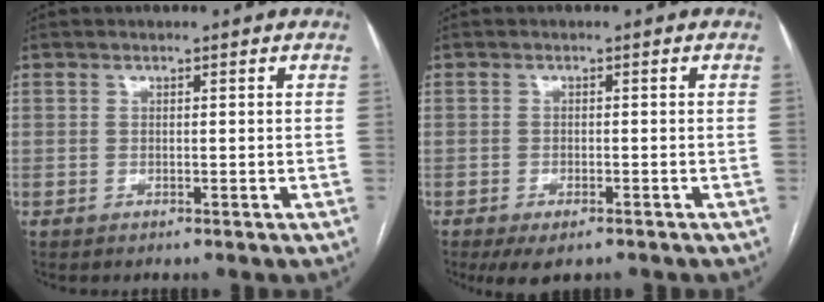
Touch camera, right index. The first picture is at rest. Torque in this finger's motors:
{"motor_torque": [0.65, -0.58, 0.25, 0.04]}